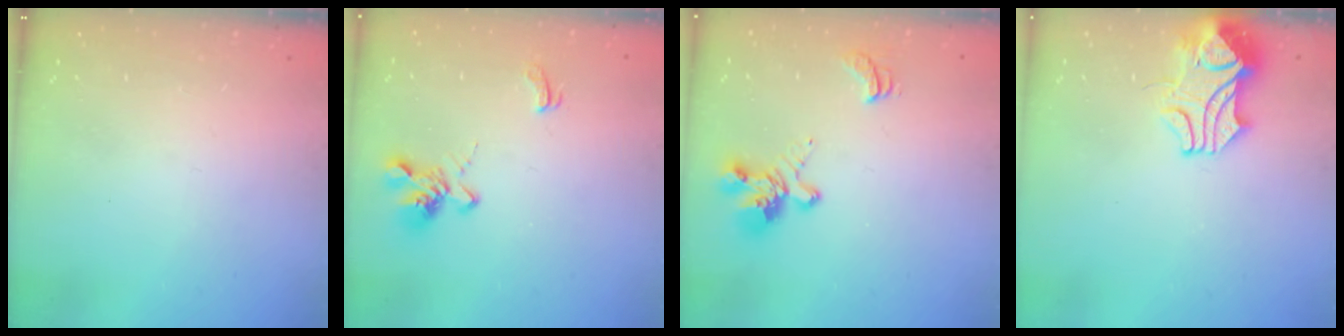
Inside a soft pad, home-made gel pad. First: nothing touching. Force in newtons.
{"total": 2.4, "press": 2.0, "slide": 1.2}
{"total": 2.4, "press": 1.6, "slide": 1.8}
{"total": 4.3, "press": 4.1, "slide": 1.3}